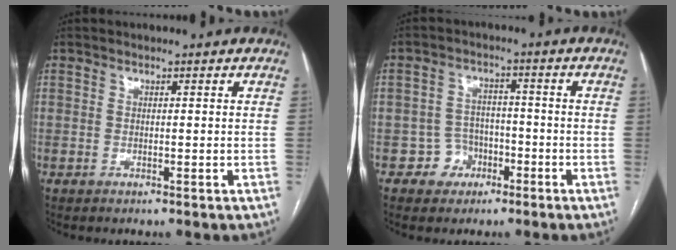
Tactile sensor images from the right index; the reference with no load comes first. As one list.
[{"total": 4.6, "force": [-2.2, 4.0, 0.6], "torque": [0.001, 0.017, -0.033]}]